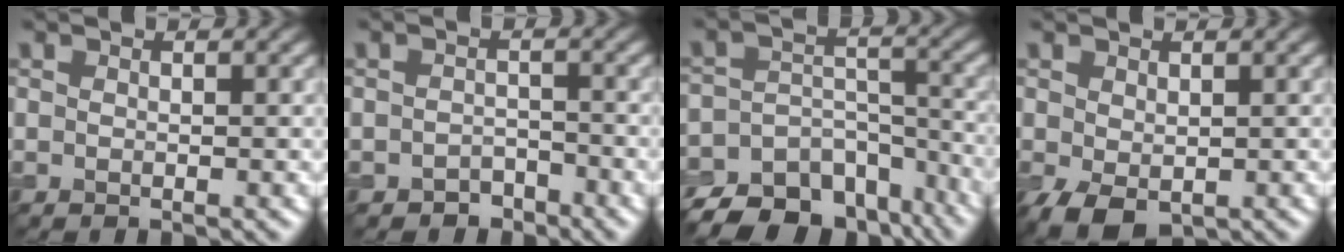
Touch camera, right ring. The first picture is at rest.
{"total": 1.8, "force": [-1.5, 1.0, 0.3], "torque": [0.001, 0.007, -0.026]}
{"total": 12.3, "force": [-9.6, 6.6, 3.8], "torque": [-0.054, 0.000, -0.128]}
{"total": 3.3, "force": [-1.0, 2.1, 2.3], "torque": [-0.055, -0.013, -0.014]}